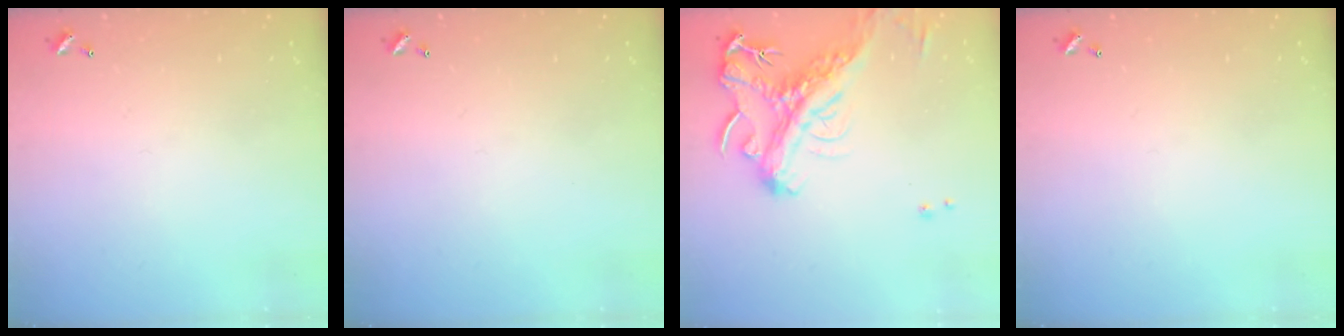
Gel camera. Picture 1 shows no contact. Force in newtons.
{"total": 0.0}
{"total": 4.1, "press": 3.9, "slide": 1.3}
{"total": 0.0}